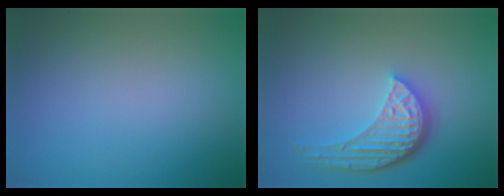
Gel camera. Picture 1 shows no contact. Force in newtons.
{"total": 5.2, "press": 3.9, "slide": 3.4}